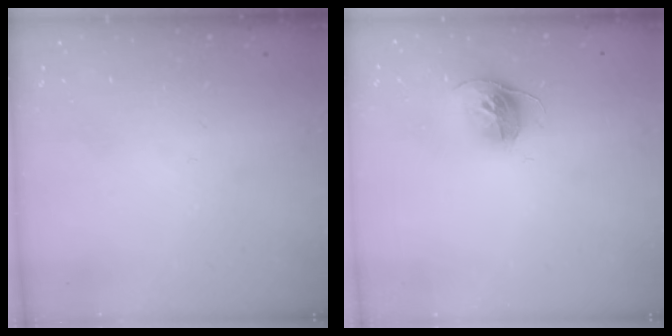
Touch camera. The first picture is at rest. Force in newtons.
{"total": 11.2, "press": 11.2, "slide": 1.1}